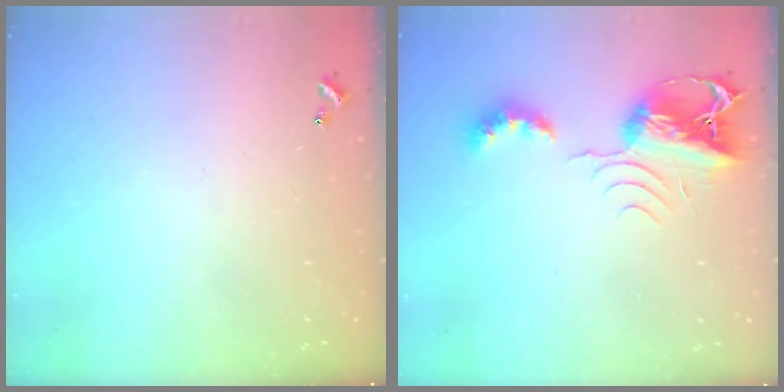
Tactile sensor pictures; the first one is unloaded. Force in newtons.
{"total": 8.6, "press": 8.5, "slide": 1.1}